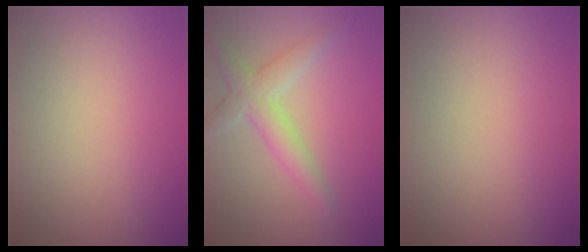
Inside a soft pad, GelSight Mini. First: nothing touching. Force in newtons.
{"total": 3.2, "press": 3.2, "slide": 0.1}
{"total": 0.0}